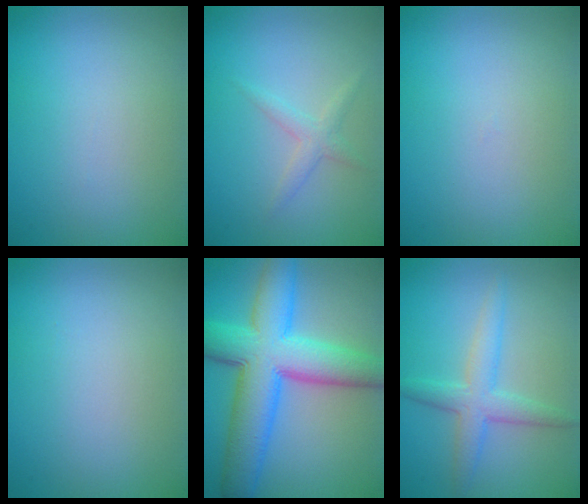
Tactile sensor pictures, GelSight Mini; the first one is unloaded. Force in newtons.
{"total": 1.6, "press": 1.6, "slide": 0.0}
{"total": 0.0}
{"total": 0.0}
{"total": 11.1, "press": 11.1, "slide": 0.2}
{"total": 3.5, "press": 3.5, "slide": 0.1}